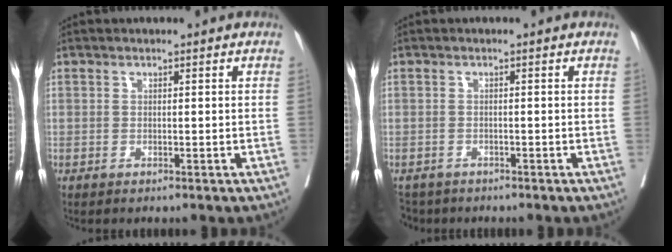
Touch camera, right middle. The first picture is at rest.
{"total": 3.6, "force": [-3.2, 1.7, 0.1], "torque": [0.001, -0.005, -0.055]}